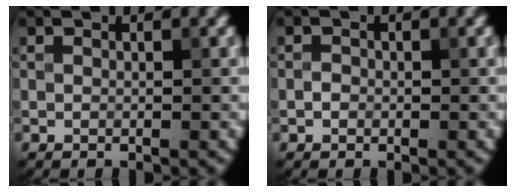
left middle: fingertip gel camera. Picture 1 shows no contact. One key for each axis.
{"total": 0.7, "fx": -0.3, "fy": 0.6, "fz": 0.3, "tx": -0.003, "ty": -0.001, "tz": -0.007}